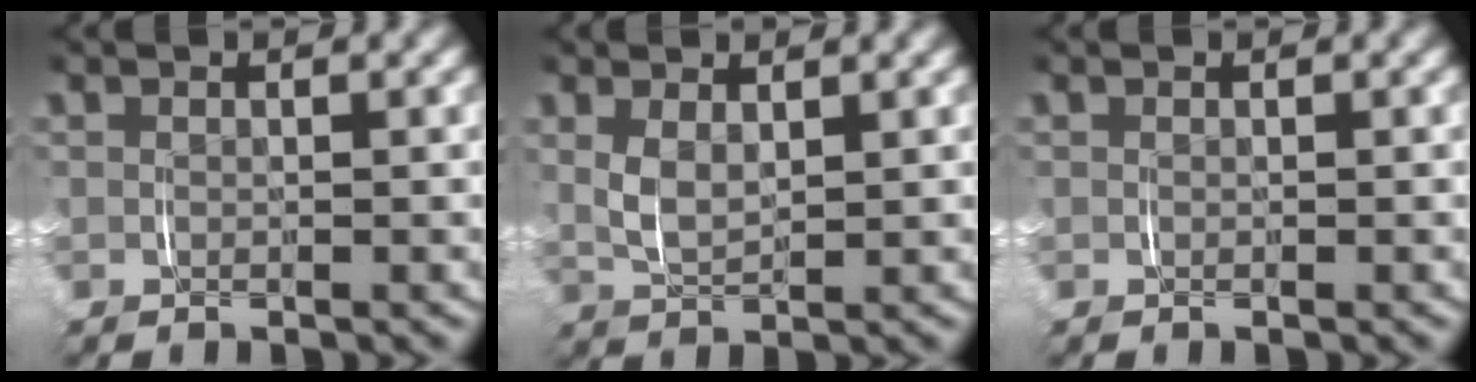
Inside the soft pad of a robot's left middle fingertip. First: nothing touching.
{"total": 2.1, "force": [0.9, 0.7, 1.7], "torque": [-0.043, -0.008, 0.023]}
{"total": 0.0}